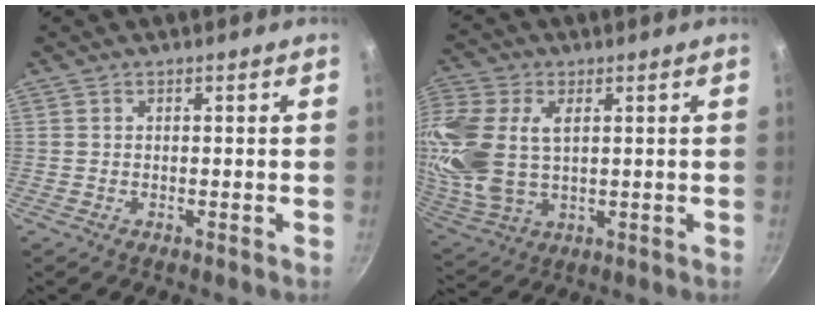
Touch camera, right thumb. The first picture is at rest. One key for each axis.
{"total": 16.6, "fx": 3.1, "fy": 10.5, "fz": 12.5, "tx": -0.279, "ty": -0.008, "tz": 0.067}